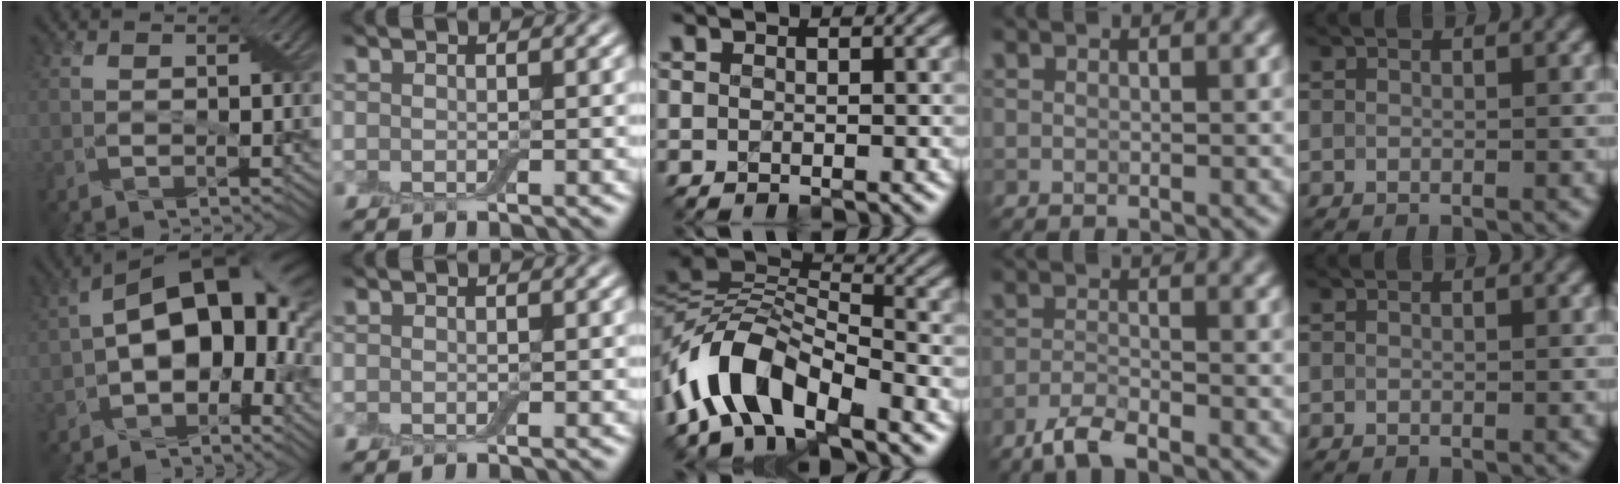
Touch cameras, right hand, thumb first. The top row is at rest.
{"thumb": {"total": 14.2, "force": [-1.4, 8.7, 11.2], "torque": [-0.168, -0.001, -0.027]}, "middle": {"total": 7.9, "force": [-4.9, 3.5, 5.1], "torque": [-0.086, 0.012, -0.101]}, "ring": {"total": 3.0, "force": [-2.8, 0.4, 1.2], "torque": [-0.026, 0.001, -0.056]}}